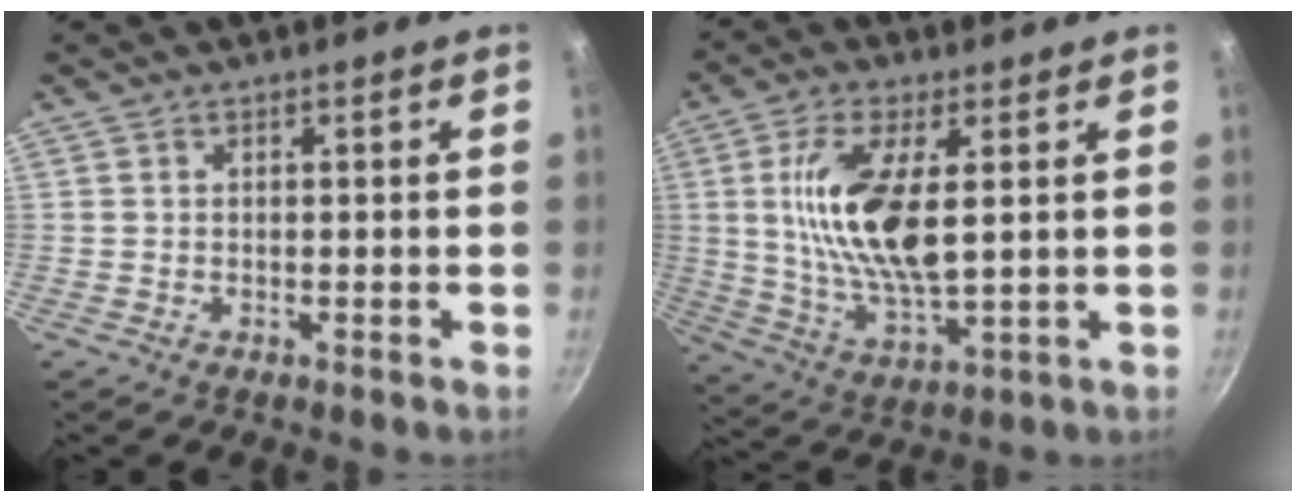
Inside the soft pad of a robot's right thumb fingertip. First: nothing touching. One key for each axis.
{"total": 15.2, "fx": 2.9, "fy": 6.0, "fz": 13.7, "tx": -0.263, "ty": -0.013, "tz": 0.058}